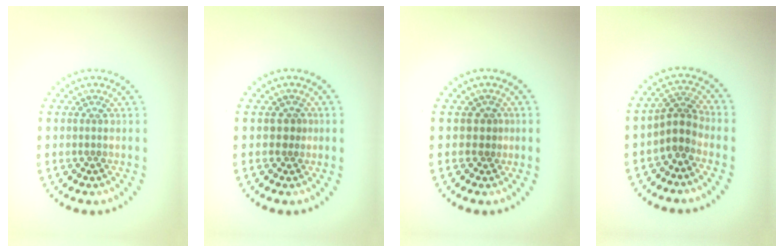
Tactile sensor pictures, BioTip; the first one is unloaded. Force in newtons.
{"total": 1.1, "press": 0.9, "slide": 0.7}
{"total": 0.9, "press": 0.6, "slide": 0.6}
{"total": 2.7, "press": 2.1, "slide": 1.6}